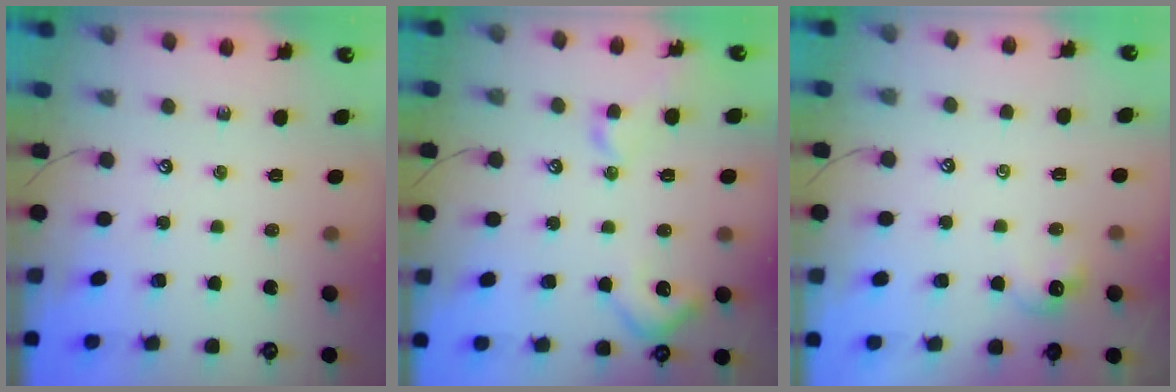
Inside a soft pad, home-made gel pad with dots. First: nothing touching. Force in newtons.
{"total": 6.4, "press": 6.3, "slide": 1.0}
{"total": 0.6, "press": 0.3, "slide": 0.5}